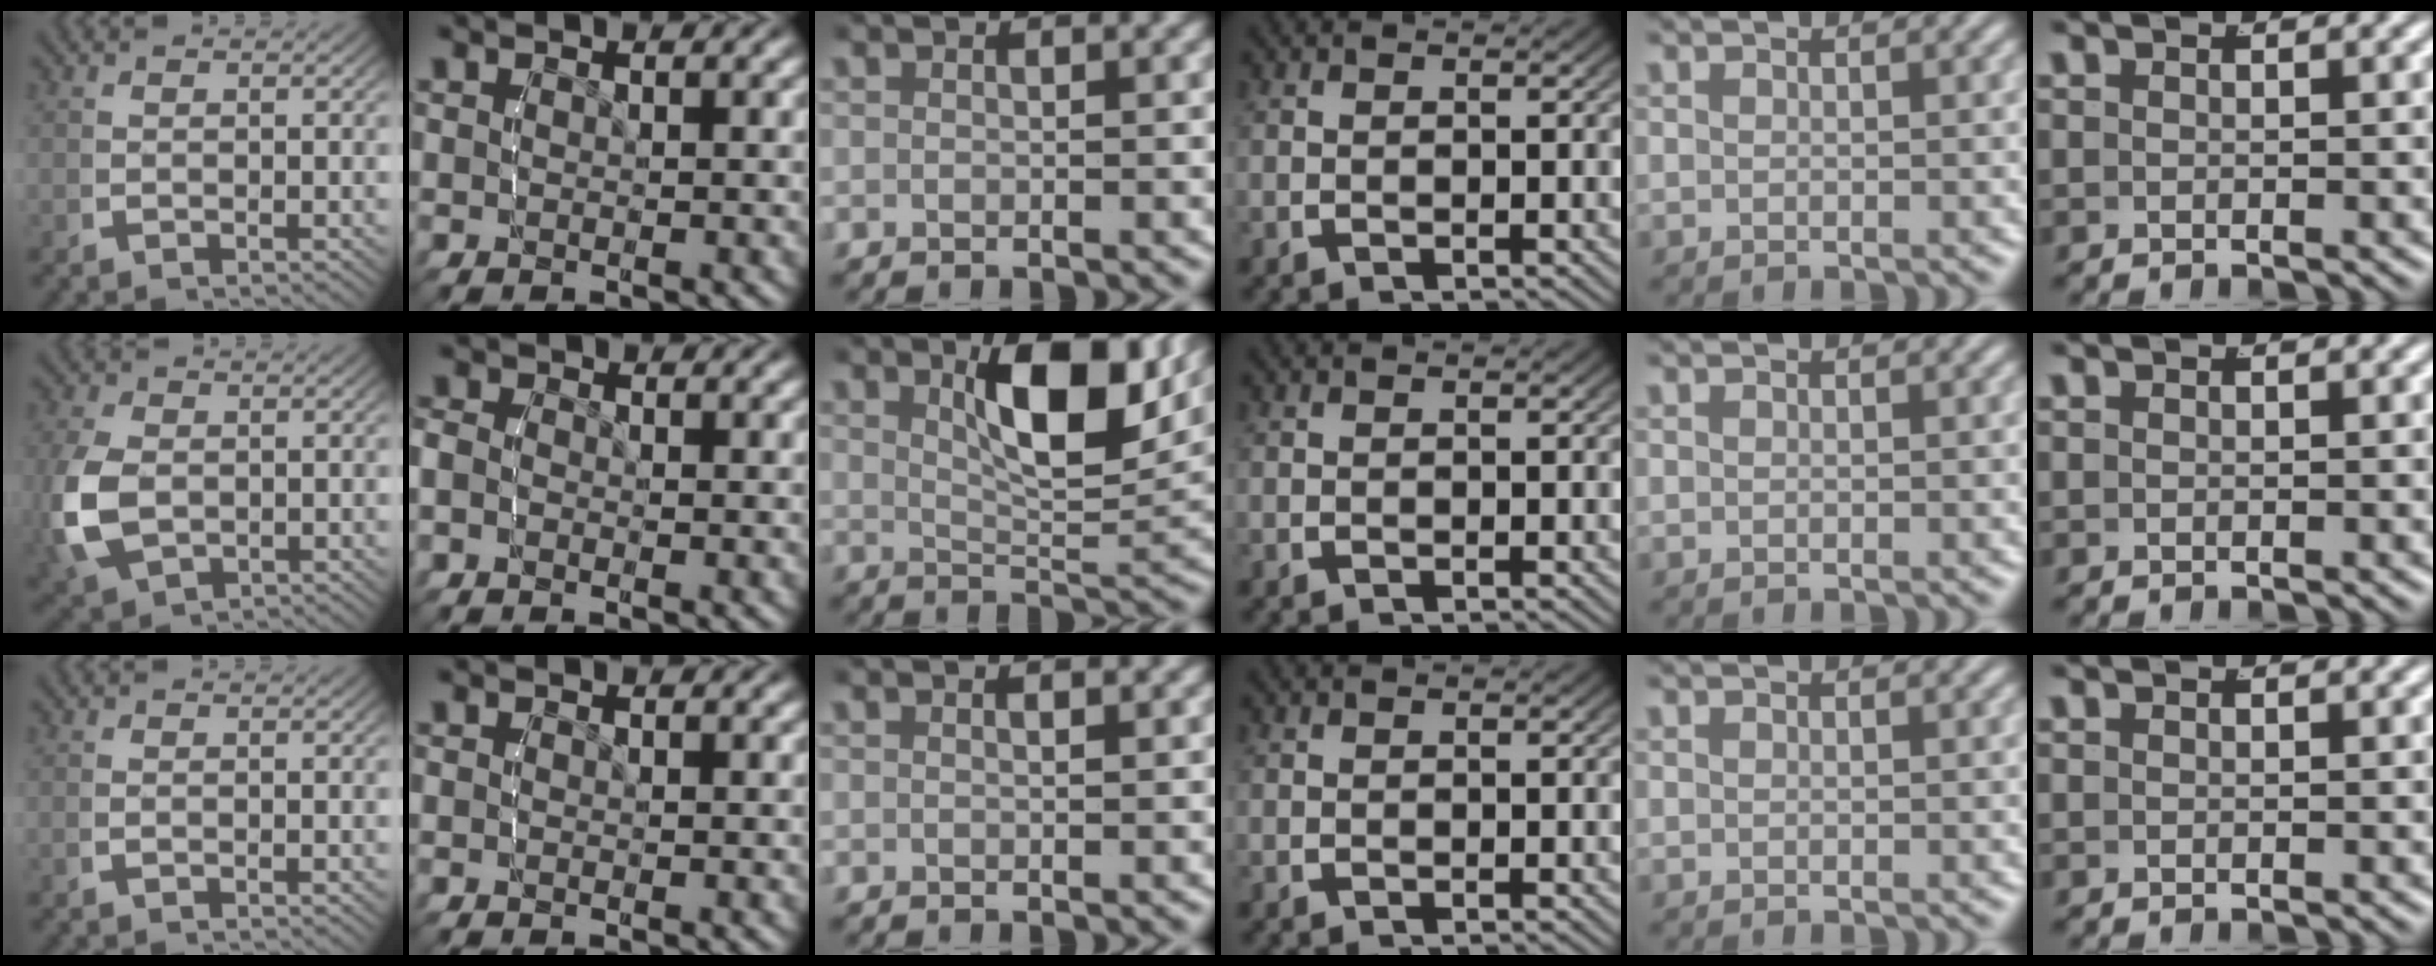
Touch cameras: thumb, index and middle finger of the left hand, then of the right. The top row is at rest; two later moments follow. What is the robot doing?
{"motion": "lift_and_place", "object": "glue stick"}